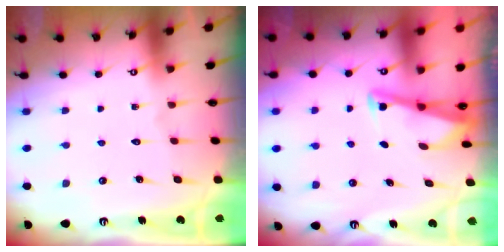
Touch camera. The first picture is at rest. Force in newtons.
{"total": 2.9, "press": 2.9, "slide": 0.3}